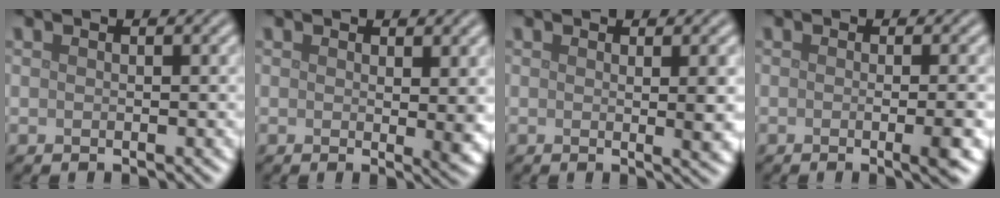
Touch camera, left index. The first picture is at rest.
{"total": 2.2, "force": [0.5, 0.4, 2.1], "torque": [-0.026, -0.010, 0.009]}
{"total": 3.2, "force": [0.5, 0.8, 3.1], "torque": [-0.035, -0.005, 0.007]}
{"total": 3.5, "force": [-0.6, 1.0, 3.3], "torque": [-0.036, -0.004, -0.009]}